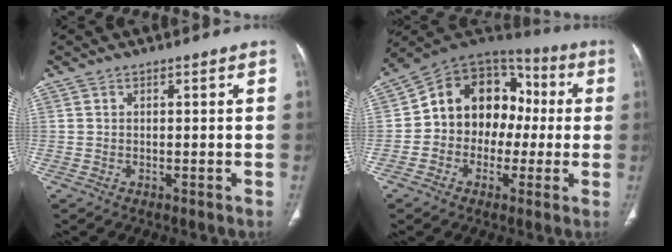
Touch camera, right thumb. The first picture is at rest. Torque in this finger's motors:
{"motor_torque": [-0.36, 1.04, 0.26, 0.09, 0.11]}